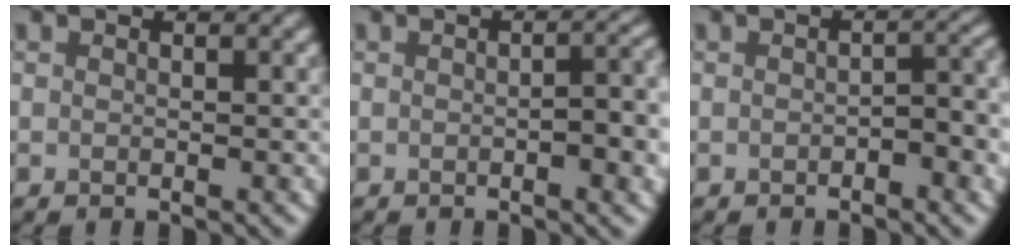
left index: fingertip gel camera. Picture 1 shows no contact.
{"total": 4.2, "force": [-0.4, 1.3, 3.9], "torque": [-0.045, 0.002, -0.002]}
{"total": 2.8, "force": [-0.8, 1.0, 2.4], "torque": [-0.034, 0.003, -0.013]}